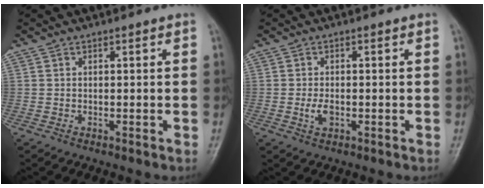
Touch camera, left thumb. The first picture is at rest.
{"total": 2.5, "force": [-0.6, 1.4, 2.0], "torque": [-0.040, -0.002, -0.011]}